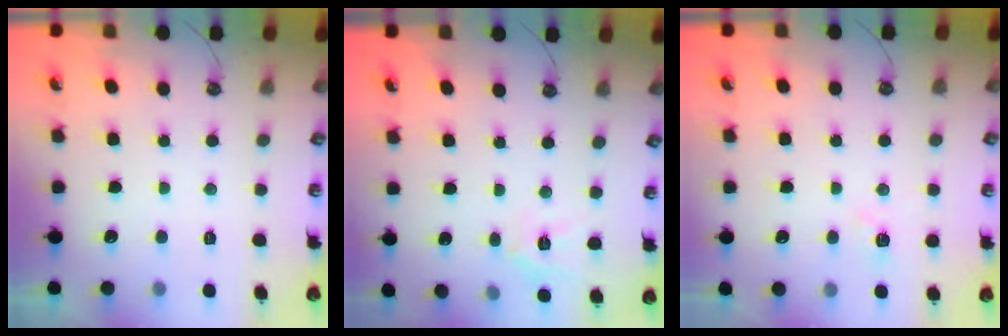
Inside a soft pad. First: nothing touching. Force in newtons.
{"total": 6.2, "press": 6.1, "slide": 0.5}
{"total": 4.4, "press": 4.4, "slide": 0.3}